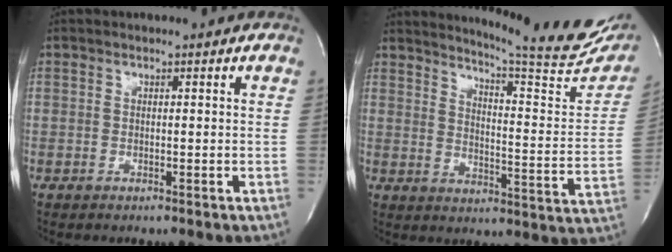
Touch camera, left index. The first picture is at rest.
{"total": 20.9, "force": [19.0, 0.8, 8.7], "torque": [-0.124, -0.094, 0.230]}